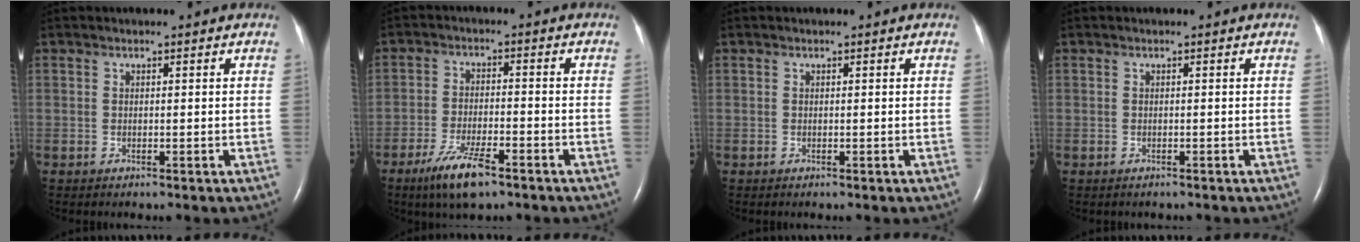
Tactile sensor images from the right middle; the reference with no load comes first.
{"total": 7.7, "force": [-5.0, 1.5, 5.6], "torque": [-0.116, -0.013, -0.088]}
{"total": 0.0}
{"total": 1.0, "force": [-0.8, 0.5, 0.2], "torque": [-0.012, 0.000, -0.009]}